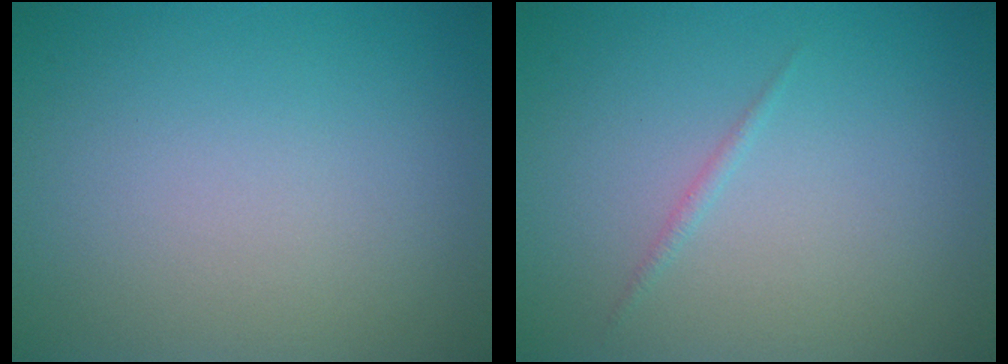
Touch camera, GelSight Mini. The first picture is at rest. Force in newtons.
{"total": 0.5, "press": 0.5, "slide": 0.0}